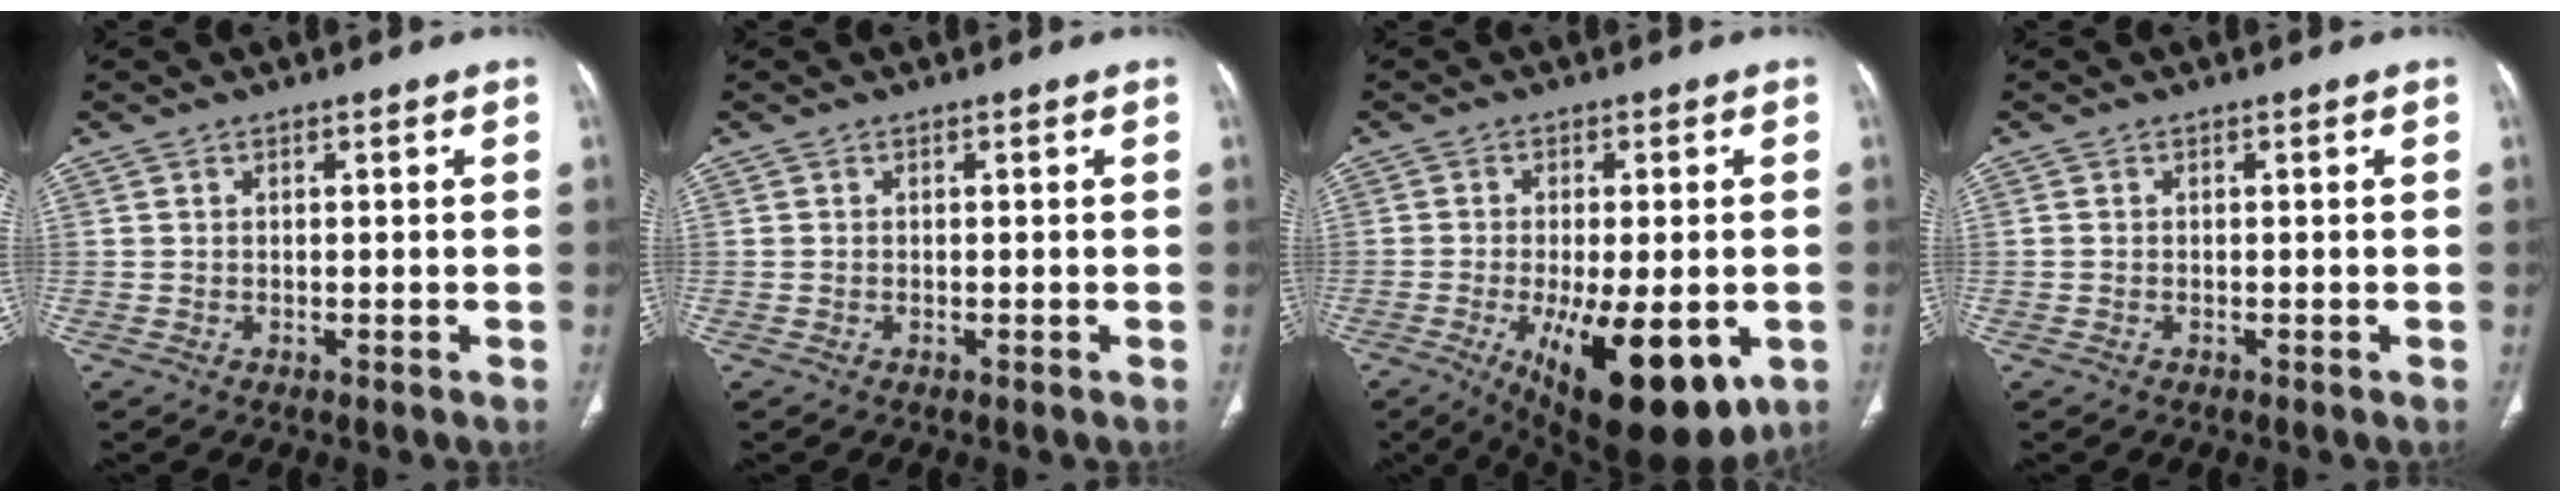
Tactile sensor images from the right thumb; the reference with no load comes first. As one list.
[{"total": 0.0}, {"total": 18.6, "force": [-6.6, 7.3, 15.7], "torque": [-0.209, -0.018, -0.080]}, {"total": 0.0}]